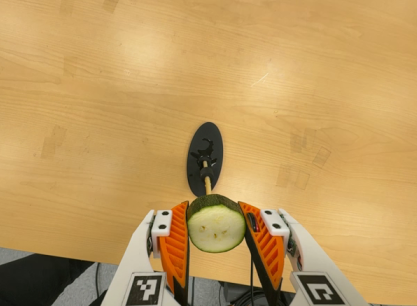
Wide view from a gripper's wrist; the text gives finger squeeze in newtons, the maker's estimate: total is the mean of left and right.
{"total": 11.0, "left": 9.7, "right": 12.3}